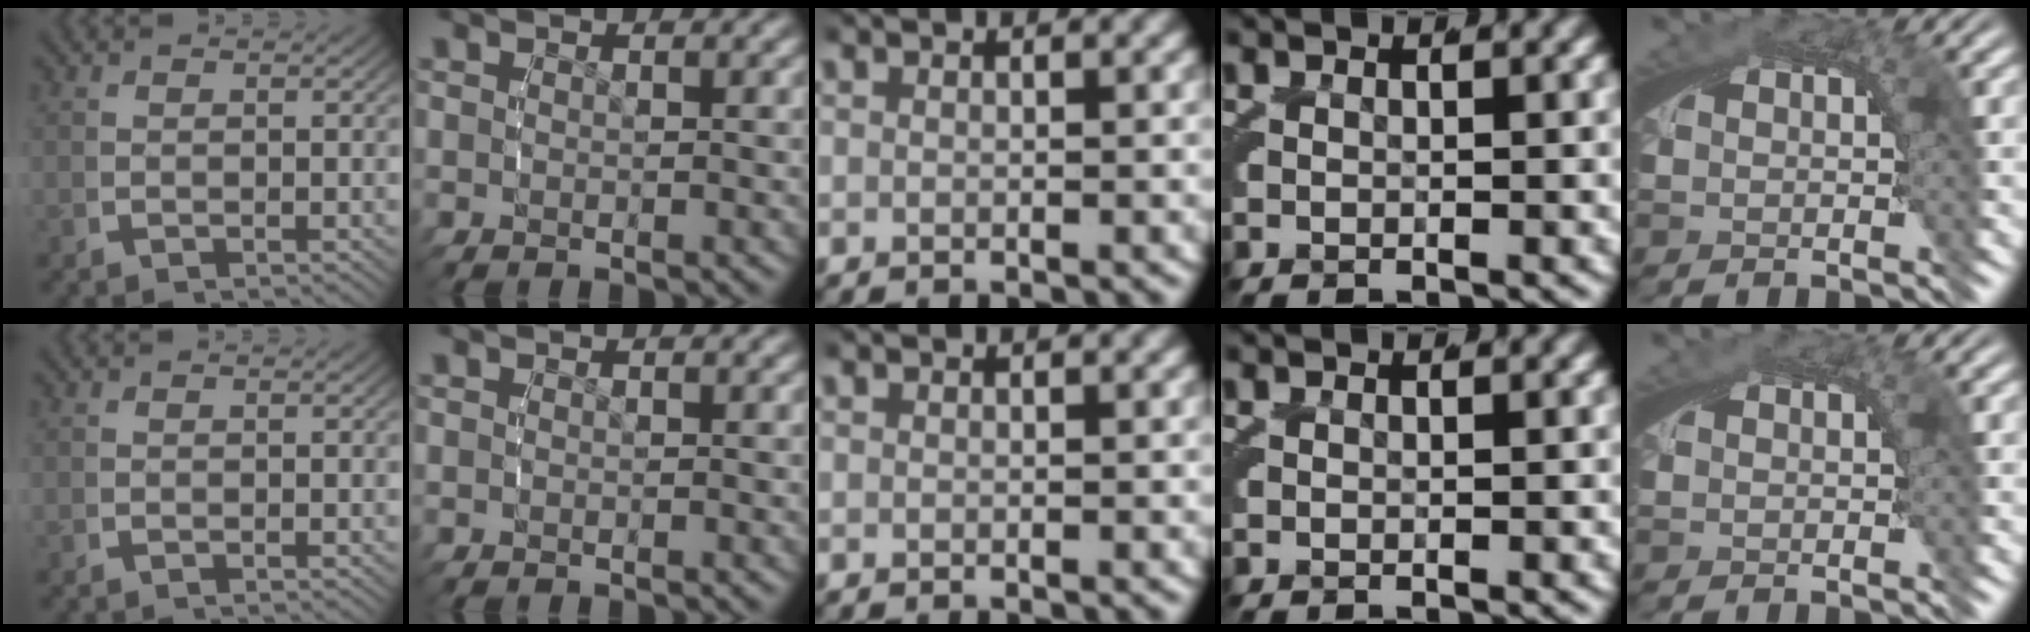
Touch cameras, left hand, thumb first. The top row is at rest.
{}